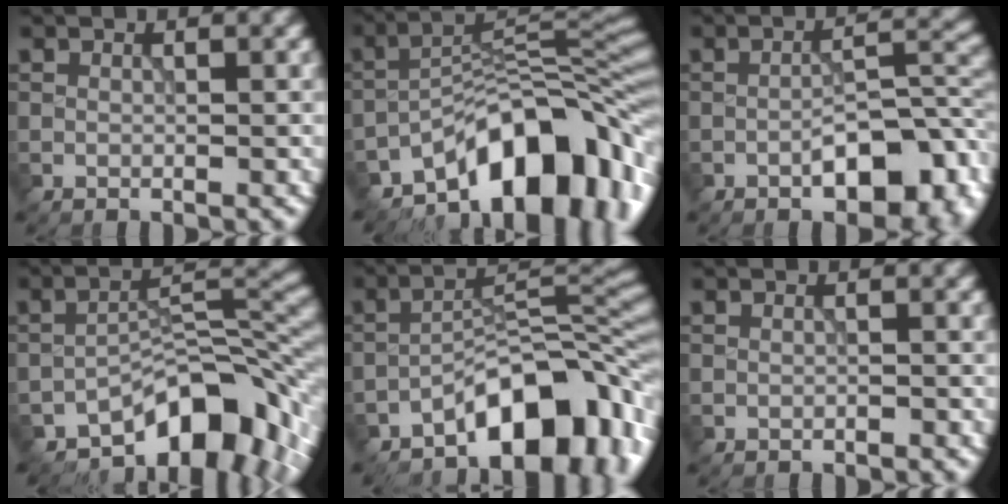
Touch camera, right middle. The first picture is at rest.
{"total": 13.6, "force": [-8.1, 5.5, 9.4], "torque": [-0.127, 0.013, -0.140]}
{"total": 7.6, "force": [-3.1, 3.0, 6.3], "torque": [-0.083, 0.014, -0.050]}
{"total": 10.2, "force": [-6.5, 4.2, 6.6], "torque": [-0.077, 0.010, -0.120]}
{"total": 9.8, "force": [-5.8, 4.2, 6.7], "torque": [-0.074, 0.012, -0.106]}
{"total": 0.5, "force": [-0.5, 0.1, 0.2], "torque": [-0.002, 0.002, -0.010]}